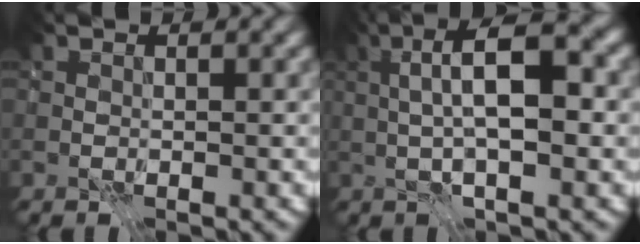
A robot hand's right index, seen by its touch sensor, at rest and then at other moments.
{"total": 7.1, "force": [0.4, 1.9, 6.9], "torque": [-0.109, 0.013, 0.001]}